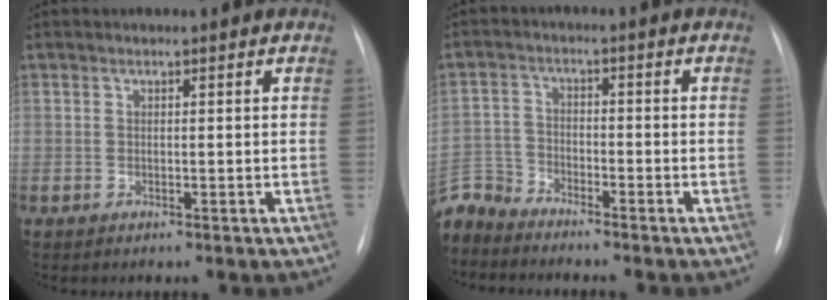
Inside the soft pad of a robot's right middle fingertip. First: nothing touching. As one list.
[{"total": 6.1, "force": [-6.1, 1.0, -0.3], "torque": [0.004, 0.001, -0.122]}]